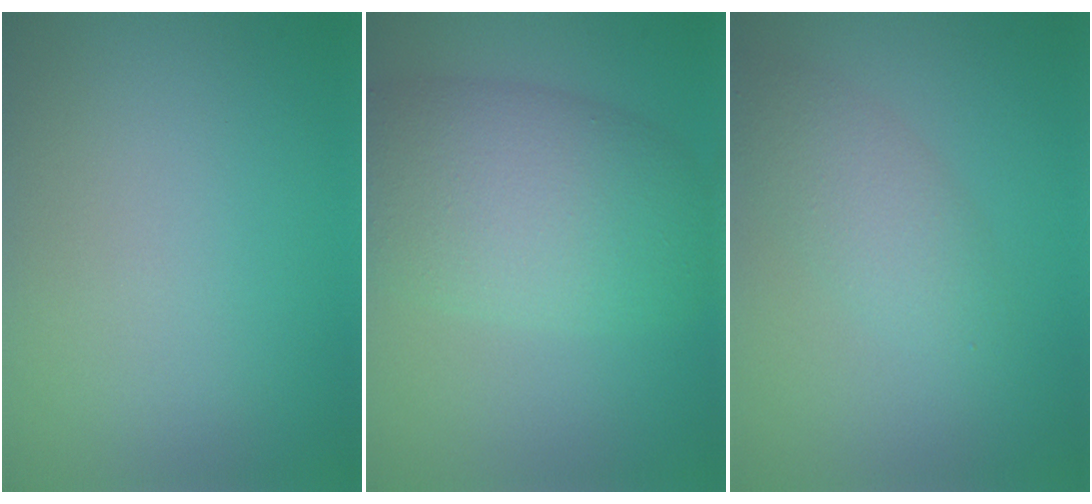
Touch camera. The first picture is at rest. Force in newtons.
{"total": 8.5, "press": 8.5, "slide": 0.2}
{"total": 2.9, "press": 2.8, "slide": 0.3}